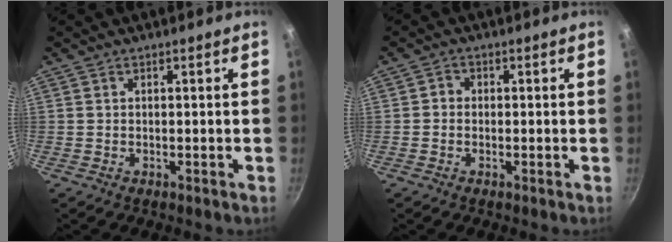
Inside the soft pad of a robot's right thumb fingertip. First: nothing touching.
{"total": 1.5, "force": [-0.3, 1.3, 0.7], "torque": [-0.008, 0.006, -0.009]}